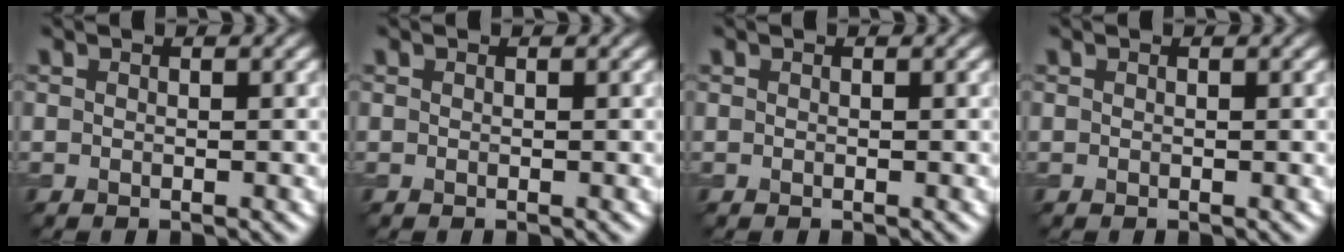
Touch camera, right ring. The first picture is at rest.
{"total": 0.0}
{"total": 0.0}
{"total": 0.0}